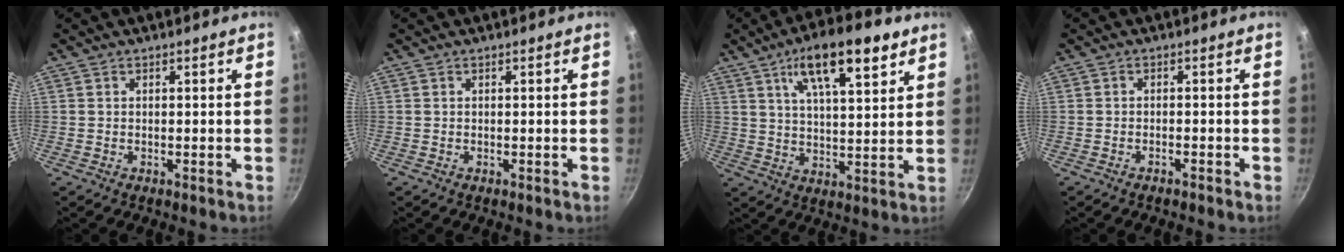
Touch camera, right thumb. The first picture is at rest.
{"total": 0.0}
{"total": 14.8, "force": [7.9, 5.0, 11.5], "torque": [-0.161, -0.021, 0.126]}
{"total": 1.0, "force": [-0.9, 0.0, 0.4], "torque": [-0.014, 0.011, -0.013]}